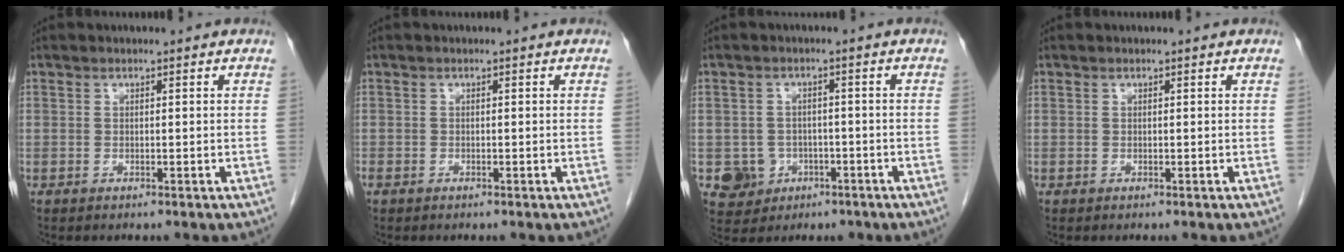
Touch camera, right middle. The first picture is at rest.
{"total": 0.6, "force": [-0.5, 0.3, 0.3], "torque": [-0.008, -0.001, -0.009]}
{"total": 5.5, "force": [-2.1, 5.0, 0.7], "torque": [-0.011, 0.011, -0.023]}
{"total": 0.0}